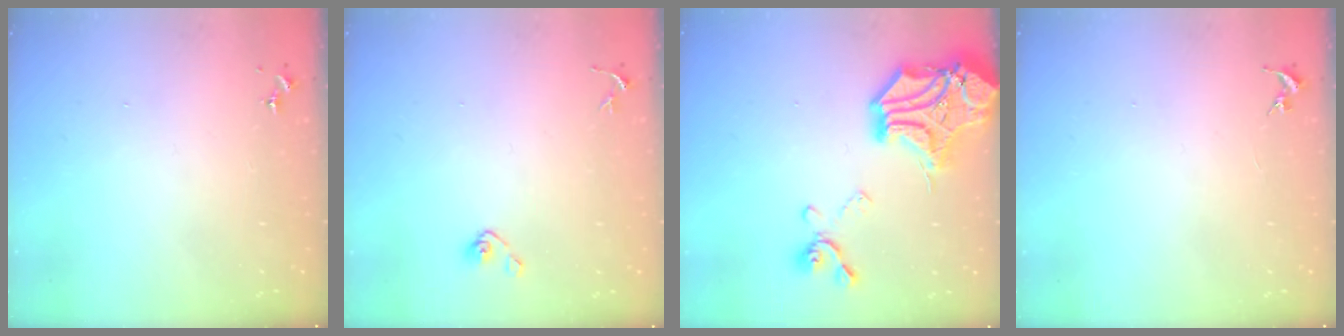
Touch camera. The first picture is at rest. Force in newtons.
{"total": 4.9, "press": 4.6, "slide": 1.8}
{"total": 22.5, "press": 22.3, "slide": 2.7}
{"total": 0.0}